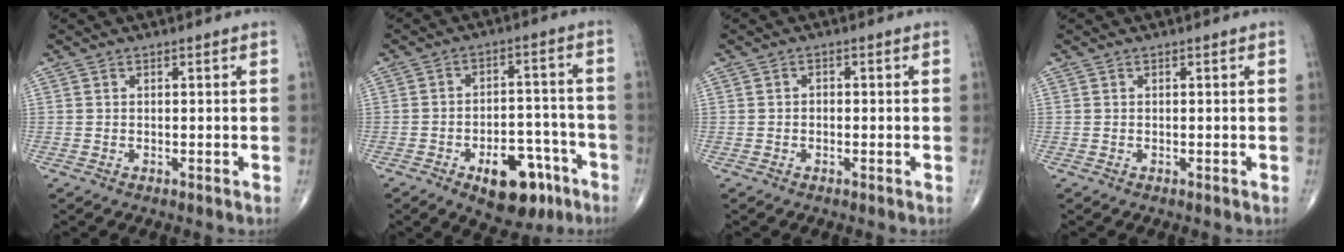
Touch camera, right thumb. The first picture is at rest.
{"total": 12.7, "force": [-6.7, 6.8, 8.3], "torque": [-0.084, 0.047, -0.089]}
{"total": 1.0, "force": [-0.2, 0.8, 0.6], "torque": [-0.004, 0.004, -0.007]}
{"total": 0.0}